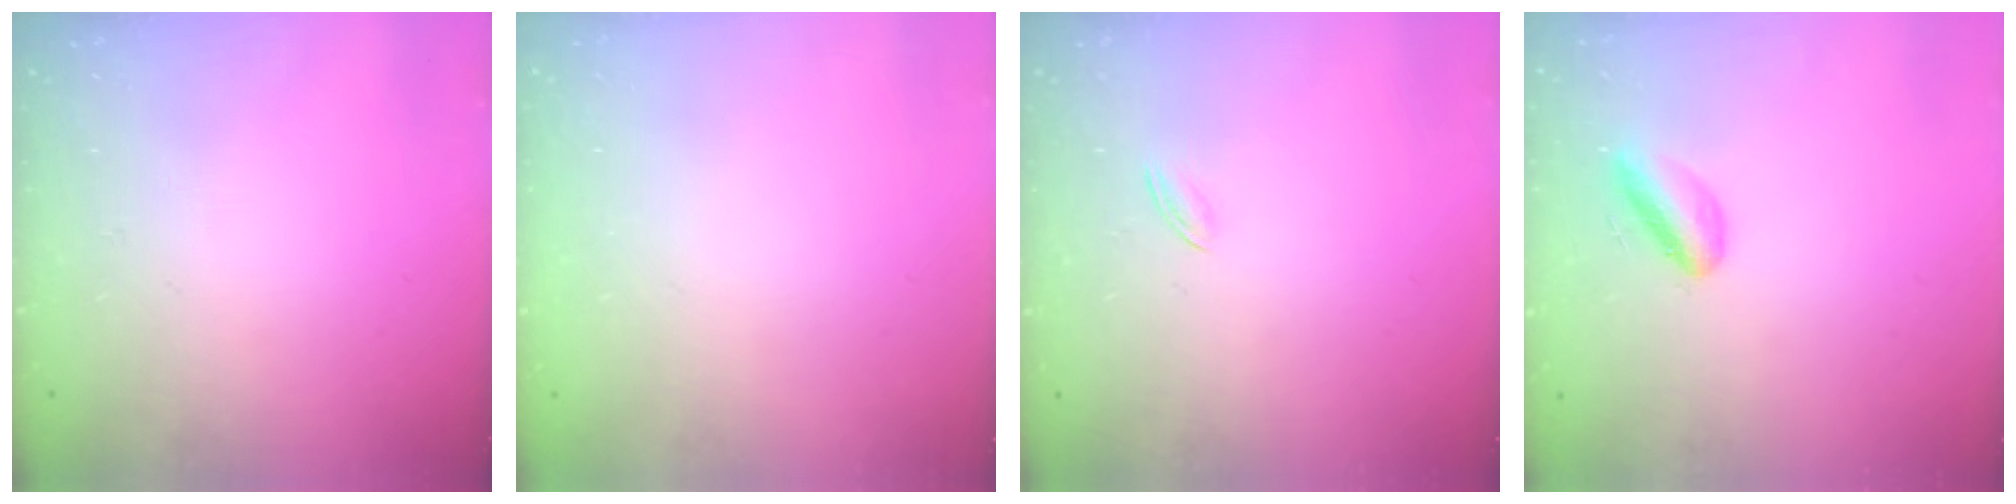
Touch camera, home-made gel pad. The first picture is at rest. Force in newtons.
{"total": 2.2, "press": 2.2, "slide": 0.1}
{"total": 1.6, "press": 1.5, "slide": 0.5}
{"total": 5.0, "press": 4.7, "slide": 1.9}